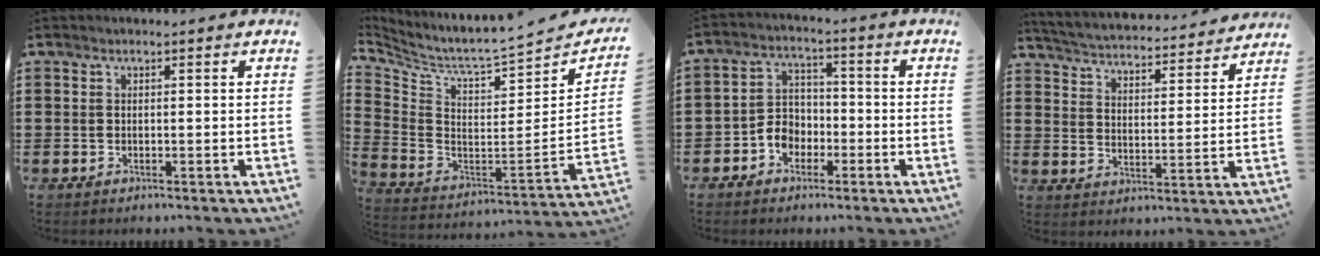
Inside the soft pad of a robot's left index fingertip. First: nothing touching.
{"total": 4.7, "force": [4.3, 0.0, 1.9], "torque": [-0.064, -0.059, 0.064]}
{"total": 4.8, "force": [-2.6, 3.6, 1.8], "torque": [-0.047, 0.011, -0.055]}
{"total": 3.5, "force": [3.5, -0.3, 0.3], "torque": [-0.027, -0.035, 0.052]}